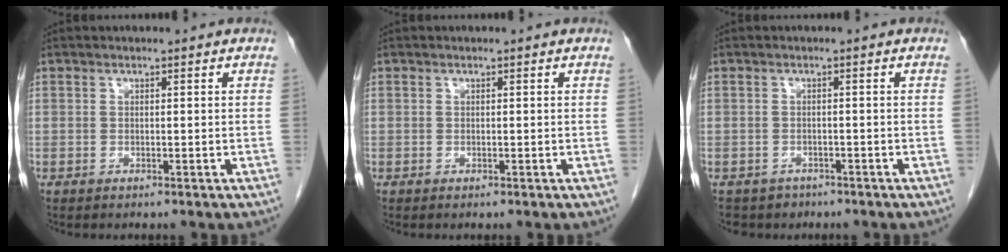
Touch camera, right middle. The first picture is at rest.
{"total": 0.0}
{"total": 3.0, "force": [-2.2, 2.1, -0.3], "torque": [-0.001, 0.005, -0.036]}